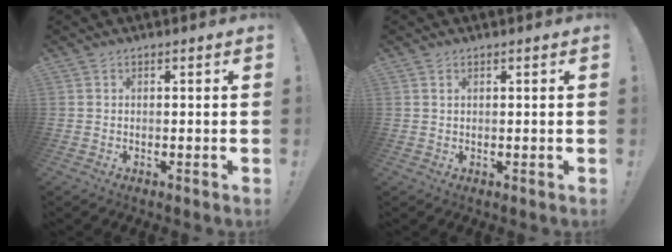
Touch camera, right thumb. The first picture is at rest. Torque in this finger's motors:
{"motor_torque": [0.29, -0.20, -0.09, -0.06, 0.01]}